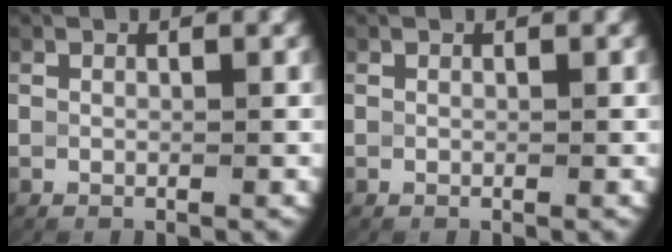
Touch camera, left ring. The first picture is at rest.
{"total": 0.0}